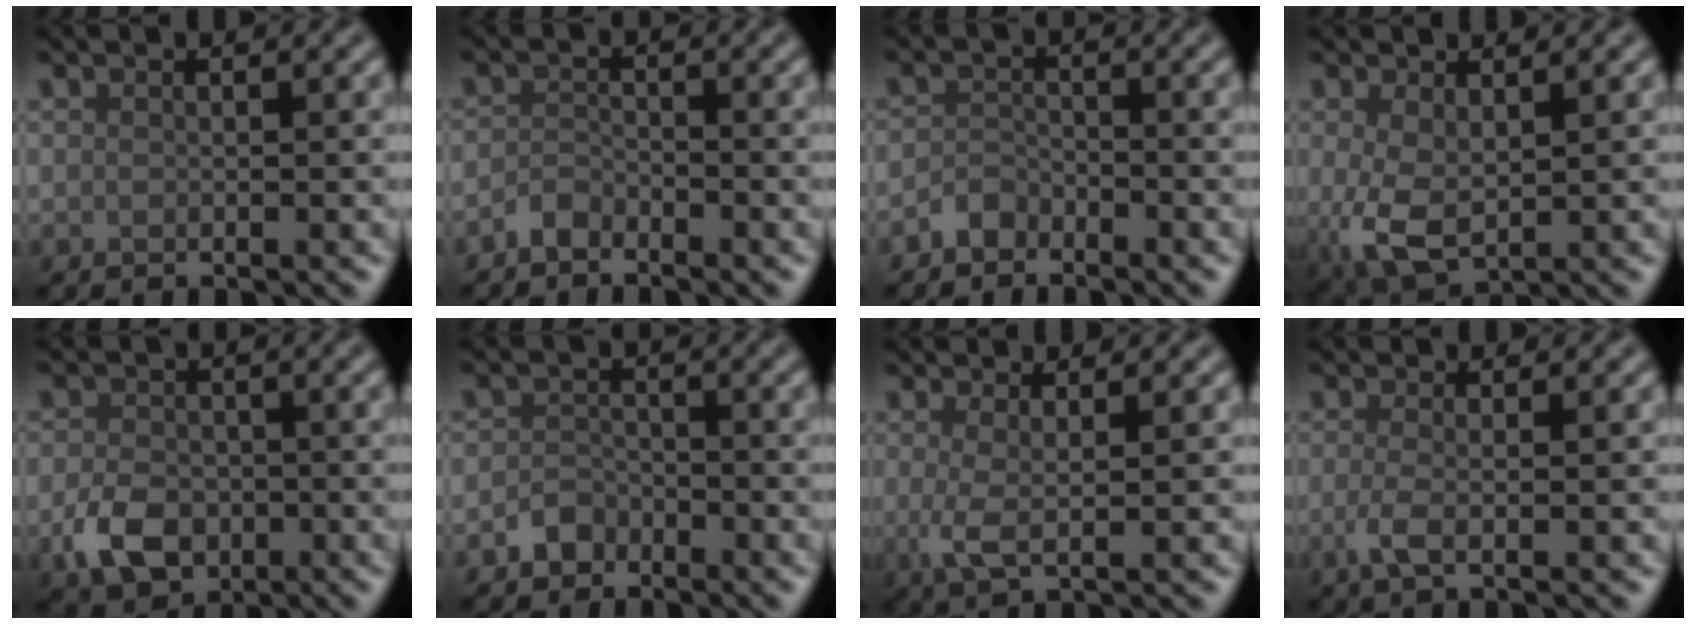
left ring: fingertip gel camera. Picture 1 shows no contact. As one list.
[{"total": 1.5, "force": [-1.3, 0.6, 0.3], "torque": [-0.004, 0.005, -0.029]}, {"total": 1.6, "force": [-1.3, 0.9, 0.1], "torque": [0.001, 0.010, -0.028]}, {"total": 4.0, "force": [0.0, 2.1, 3.4], "torque": [-0.081, -0.010, 0.005]}, {"total": 4.4, "force": [-1.6, 3.2, 2.6], "torque": [-0.054, -0.007, -0.034]}, {"total": 1.9, "force": [-1.3, 1.3, 0.3], "torque": [0.003, 0.007, -0.027]}, {"total": 2.4, "force": [0.2, 0.6, 2.3], "torque": [-0.043, -0.003, 0.002]}, {"total": 2.2, "force": [-0.5, 0.7, 2.0], "torque": [-0.043, -0.005, -0.016]}]